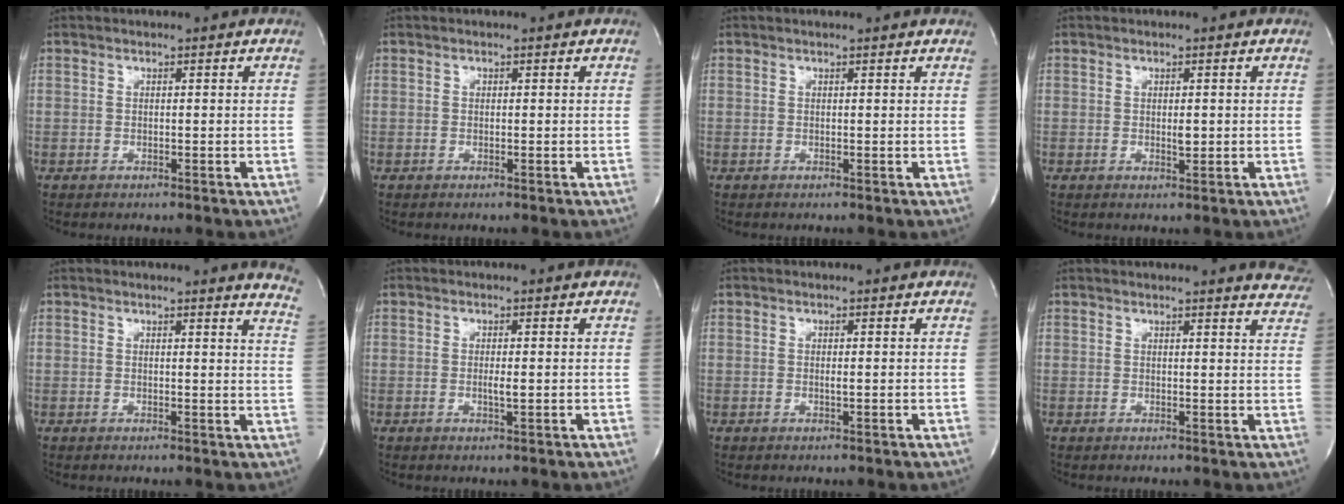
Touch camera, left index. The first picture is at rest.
{"total": 0.0}
{"total": 1.6, "force": [1.5, -0.2, 0.5], "torque": [-0.018, 0.003, 0.014]}
{"total": 1.2, "force": [0.1, 0.4, 1.2], "torque": [-0.020, -0.004, 0.003]}
{"total": 7.2, "force": [6.9, -0.5, 2.1], "torque": [-0.022, -0.058, 0.045]}
{"total": 1.3, "force": [-0.1, 0.1, 1.3], "torque": [-0.027, -0.004, -0.001]}
{"total": 0.5, "force": [0.0, 0.0, 0.5], "torque": [-0.014, -0.003, 0.000]}
{"total": 11.1, "force": [10.7, 1.2, 2.6], "torque": [-0.011, -0.043, 0.090]}